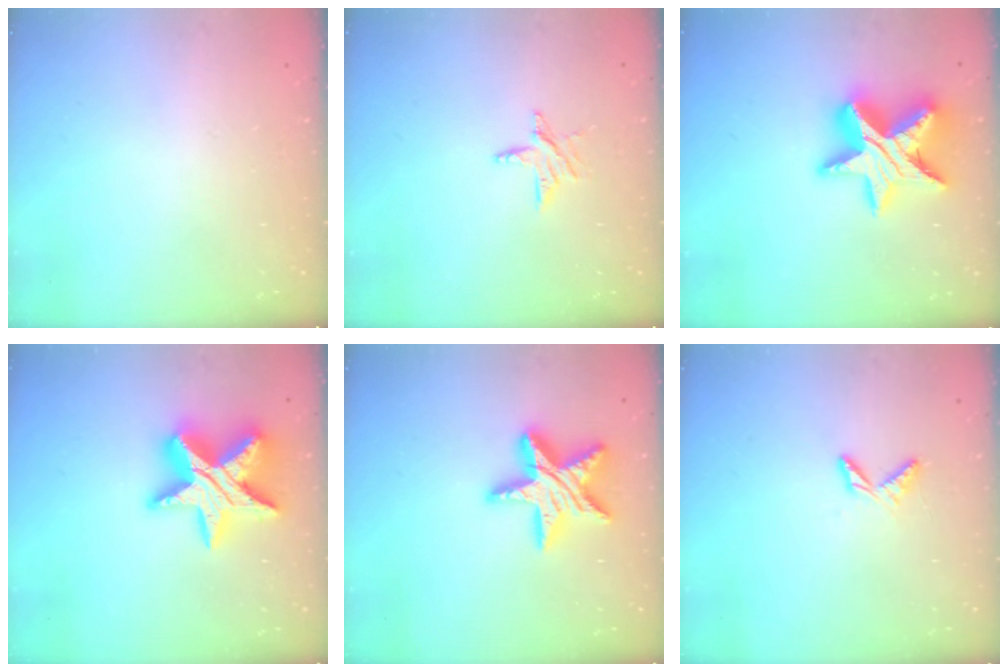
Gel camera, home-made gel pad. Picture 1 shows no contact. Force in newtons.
{"total": 5.5, "press": 5.5, "slide": 0.5}
{"total": 18.2, "press": 18.1, "slide": 1.4}
{"total": 19.6, "press": 19.6, "slide": 1.1}
{"total": 17.7, "press": 17.6, "slide": 0.9}
{"total": 4.7, "press": 4.7, "slide": 0.4}